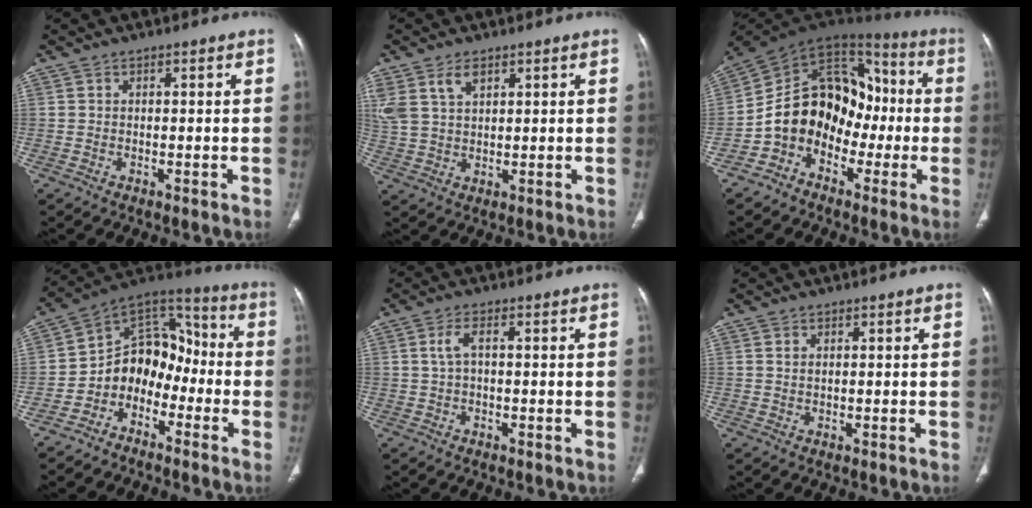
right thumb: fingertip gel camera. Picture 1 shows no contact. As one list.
[{"total": 6.5, "force": [3.5, 3.7, 4.1], "torque": [-0.083, -0.004, 0.078]}, {"total": 15.9, "force": [-4.3, 12.3, 9.1], "torque": [-0.106, 0.078, -0.084]}, {"total": 11.8, "force": [-4.8, 9.1, 5.8], "torque": [-0.050, 0.090, -0.099]}, {"total": 2.6, "force": [0.3, 1.1, 2.3], "torque": [-0.054, 0.009, 0.004]}, {"total": 0.9, "force": [0.4, 0.5, 0.7], "torque": [-0.015, 0.002, 0.008]}]